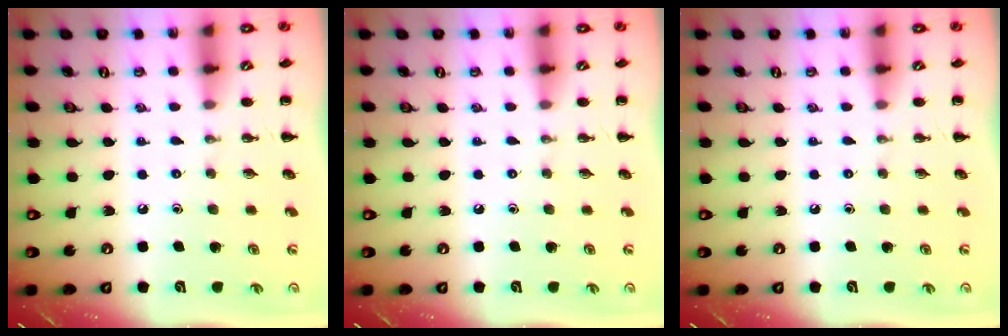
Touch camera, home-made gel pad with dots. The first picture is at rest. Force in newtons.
{"total": 0.0}
{"total": 0.0}